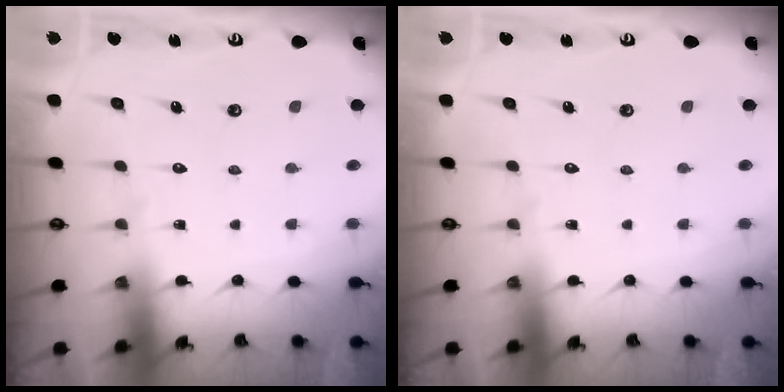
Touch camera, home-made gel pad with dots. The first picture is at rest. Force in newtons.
{"total": 0.0}